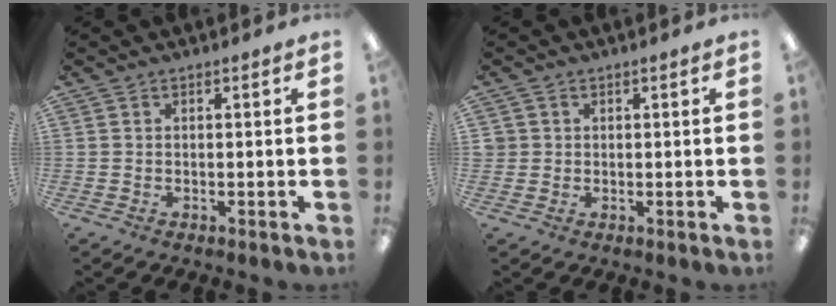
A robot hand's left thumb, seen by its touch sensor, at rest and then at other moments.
{"total": 1.7, "force": [0.5, 1.7, 0.0], "torque": [-0.003, 0.004, 0.008]}